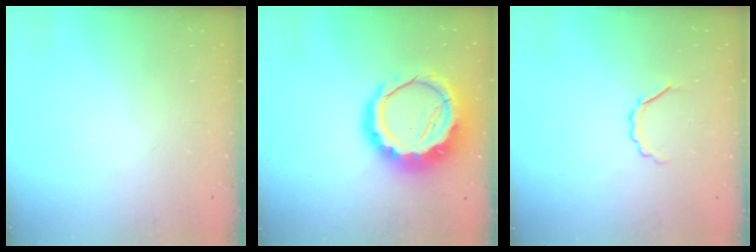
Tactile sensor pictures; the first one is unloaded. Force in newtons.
{"total": 16.1, "press": 15.6, "slide": 3.7}
{"total": 4.3, "press": 4.0, "slide": 1.4}